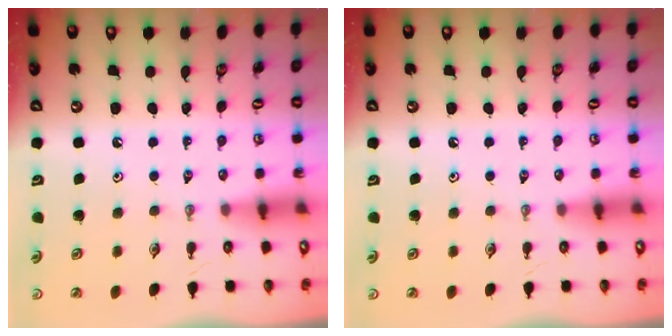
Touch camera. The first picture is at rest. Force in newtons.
{"total": 0.0}